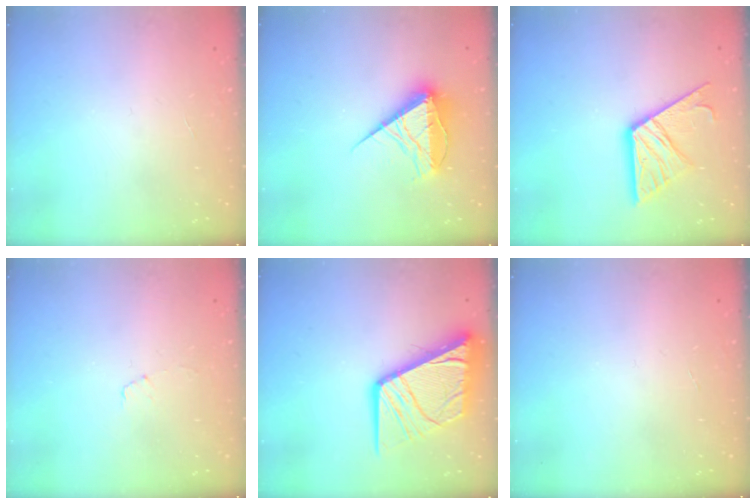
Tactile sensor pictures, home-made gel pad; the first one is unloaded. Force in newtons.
{"total": 14.9, "press": 14.9, "slide": 0.5}
{"total": 14.7, "press": 14.6, "slide": 1.4}
{"total": 3.8, "press": 3.8, "slide": 0.3}
{"total": 20.3, "press": 20.2, "slide": 2.1}
{"total": 0.0}